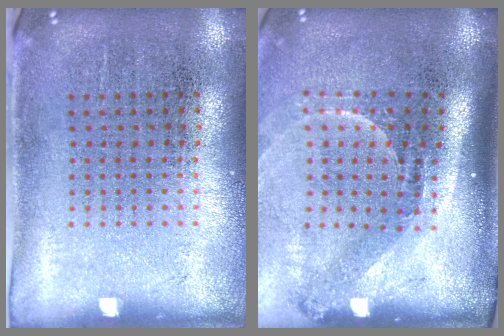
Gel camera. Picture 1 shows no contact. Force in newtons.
{"total": 2.2, "press": 1.4, "slide": 1.7}